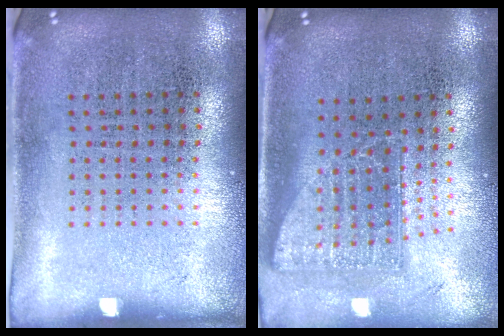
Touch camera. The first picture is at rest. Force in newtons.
{"total": 1.7, "press": 1.3, "slide": 1.1}